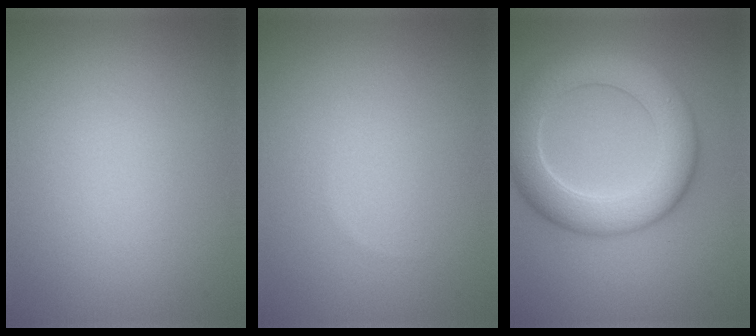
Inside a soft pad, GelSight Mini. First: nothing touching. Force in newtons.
{"total": 0.0}
{"total": 7.6, "press": 7.6, "slide": 0.4}